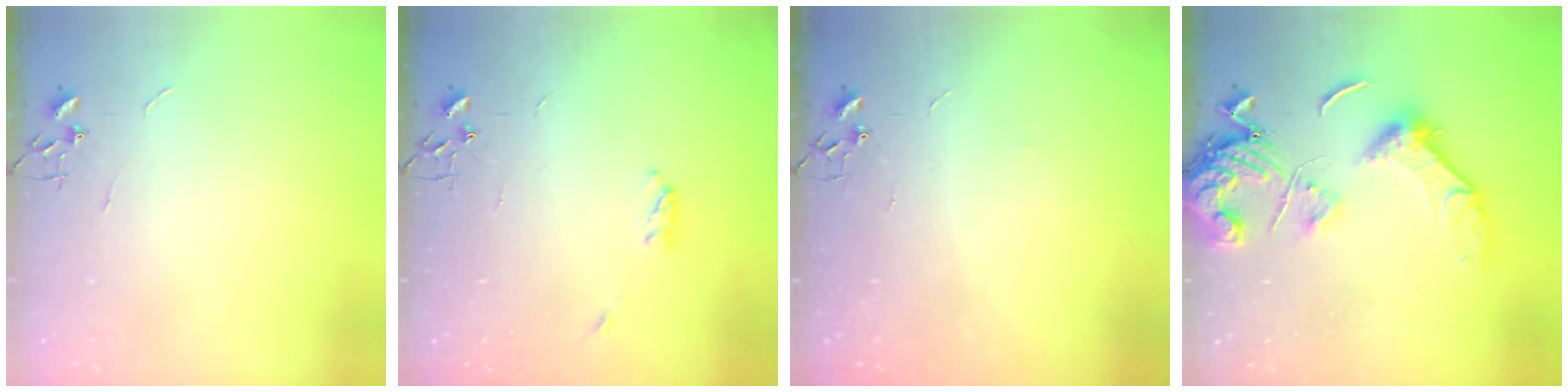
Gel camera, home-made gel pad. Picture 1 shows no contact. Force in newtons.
{"total": 3.7, "press": 3.7, "slide": 0.6}
{"total": 2.8, "press": 2.8, "slide": 0.5}
{"total": 14.7, "press": 14.6, "slide": 1.7}